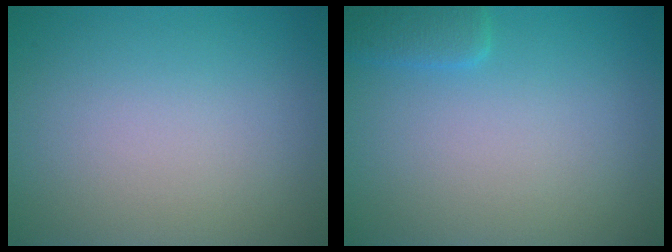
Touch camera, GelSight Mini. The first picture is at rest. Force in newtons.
{"total": 1.6, "press": 1.6, "slide": 0.1}